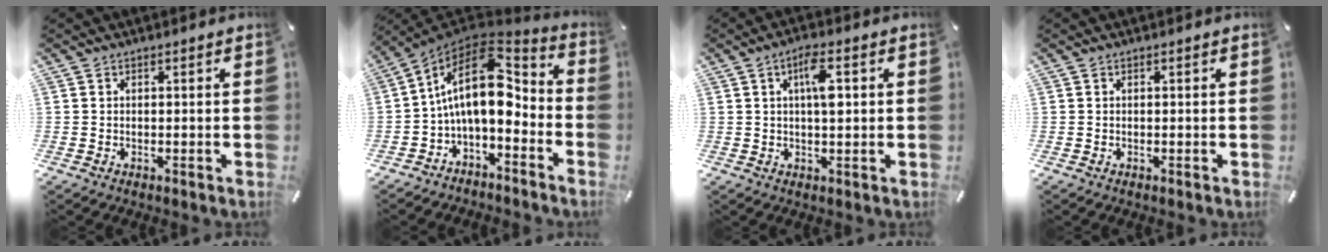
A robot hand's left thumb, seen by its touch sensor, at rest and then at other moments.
{"total": 15.4, "force": [1.4, 8.5, 12.8], "torque": [-0.256, -0.018, 0.021]}
{"total": 6.3, "force": [1.5, 2.0, 5.8], "torque": [-0.101, 0.002, 0.019]}
{"total": 0.0}